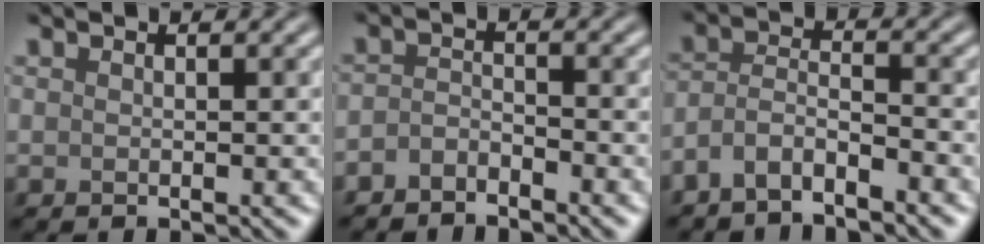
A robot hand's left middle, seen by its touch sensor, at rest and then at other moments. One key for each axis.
{"total": 1.9, "fx": -1.7, "fy": 0.6, "fz": 0.6, "tx": -0.013, "ty": 0.002, "tz": -0.038}
{"total": 3.4, "fx": -2.7, "fy": 0.9, "fz": 1.7, "tx": -0.036, "ty": 0.004, "tz": -0.063}